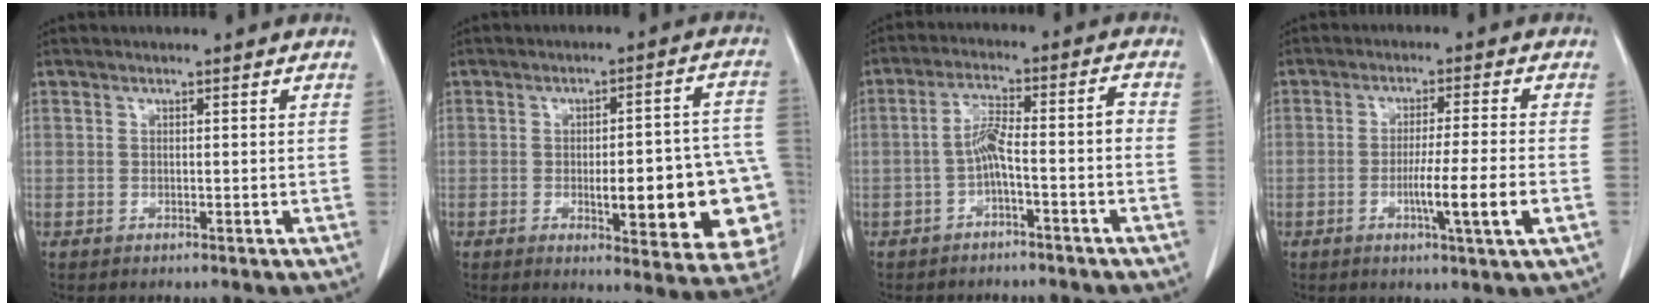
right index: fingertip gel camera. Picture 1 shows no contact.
{"total": 18.1, "force": [-4.1, 4.3, 17.1], "torque": [-0.127, 0.028, -0.031]}
{"total": 6.2, "force": [-2.1, 0.9, 5.8], "torque": [-0.108, 0.032, -0.036]}
{"total": 7.9, "force": [-2.3, -0.9, 7.5], "torque": [-0.122, -0.017, -0.041]}